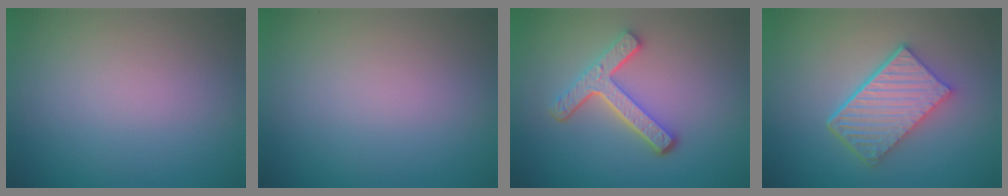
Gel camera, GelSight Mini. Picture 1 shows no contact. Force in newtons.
{"total": 0.0}
{"total": 4.7, "press": 3.5, "slide": 3.2}
{"total": 5.9, "press": 4.3, "slide": 4.1}